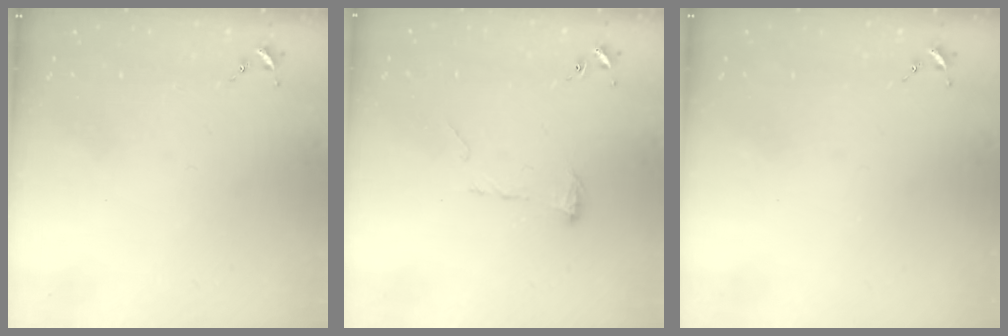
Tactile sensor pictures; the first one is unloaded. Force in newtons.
{"total": 8.3, "press": 8.3, "slide": 0.6}
{"total": 0.0}